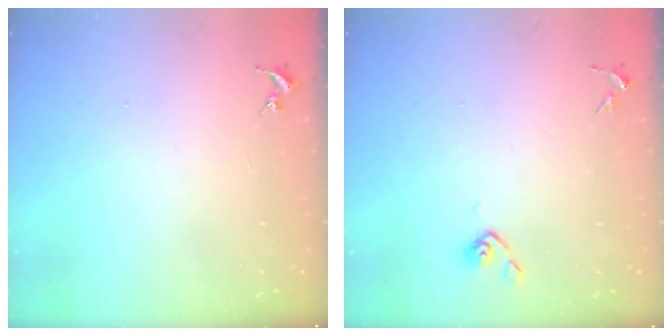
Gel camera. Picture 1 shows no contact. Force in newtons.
{"total": 3.9, "press": 3.8, "slide": 0.8}